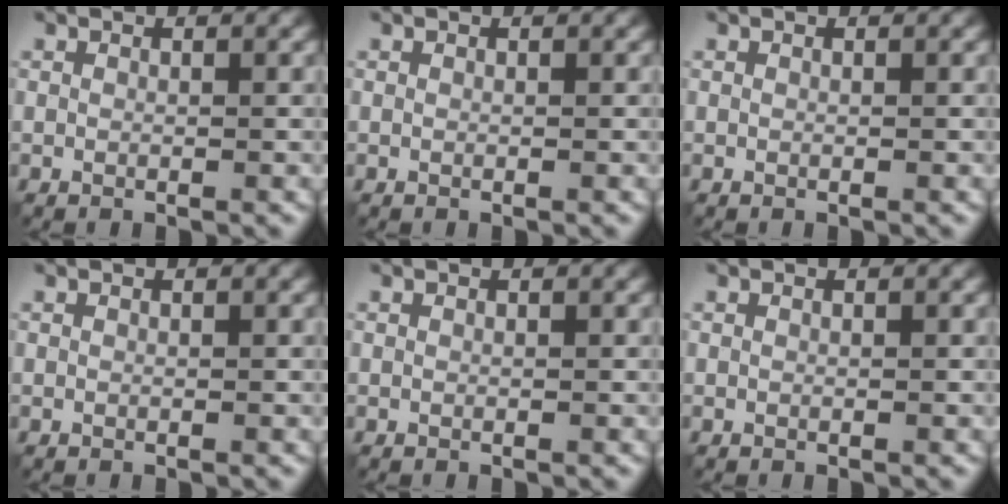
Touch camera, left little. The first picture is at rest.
{"total": 0.0}
{"total": 0.0}
{"total": 0.0}
{"total": 0.0}
{"total": 0.0}